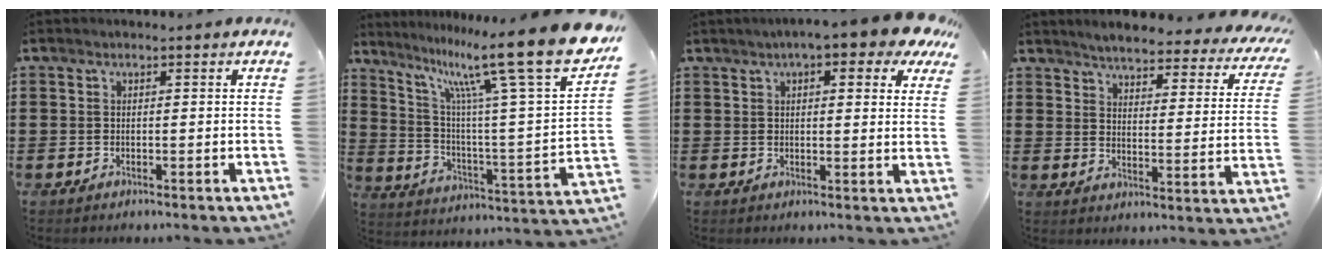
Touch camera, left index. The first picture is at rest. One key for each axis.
{"total": 17.9, "fx": 12.7, "fy": 1.6, "fz": 12.5, "tx": -0.233, "ty": -0.083, "tz": 0.199}
{"total": 5.9, "fx": 4.3, "fy": 0.8, "fz": 4.1, "tx": -0.074, "ty": -0.008, "tz": 0.070}
{"total": 4.1, "fx": 4.0, "fy": 0.1, "fz": 0.8, "tx": -0.039, "ty": -0.031, "tz": 0.063}